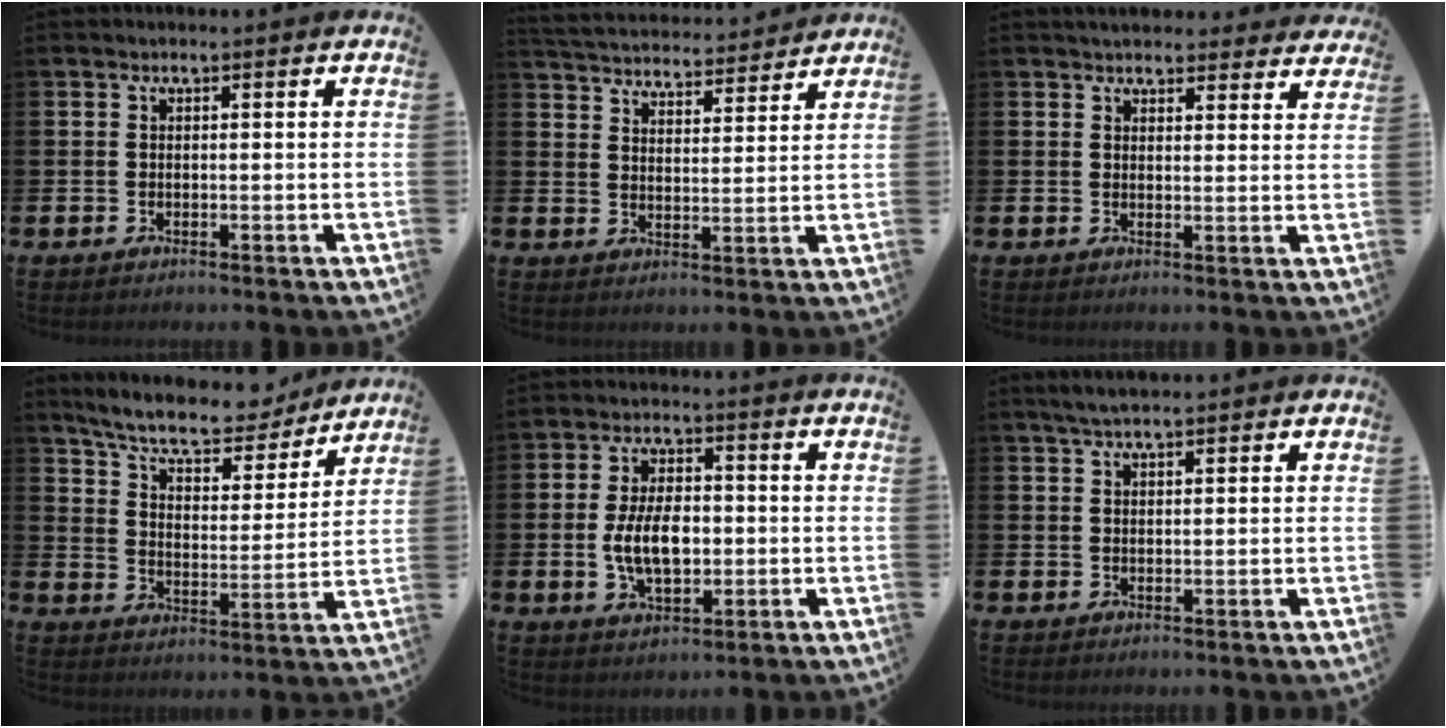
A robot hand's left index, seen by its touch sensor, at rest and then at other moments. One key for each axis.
{"total": 4.8, "fx": 4.7, "fy": 0.7, "fz": 0.0, "tx": -0.016, "ty": -0.040, "tz": 0.080}
{"total": 3.8, "fx": 3.7, "fy": 0.9, "fz": 0.2, "tx": -0.002, "ty": -0.018, "tz": 0.068}
{"total": 9.2, "fx": 8.4, "fy": 2.1, "fz": 3.1, "tx": -0.083, "ty": -0.056, "tz": 0.145}
{"total": 6.9, "fx": -0.4, "fy": 3.9, "fz": 5.7, "tx": -0.108, "ty": 0.002, "tz": -0.013}
{"total": 2.9, "fx": 2.3, "fy": 0.6, "fz": 1.5, "tx": -0.031, "ty": 0.001, "tz": 0.042}